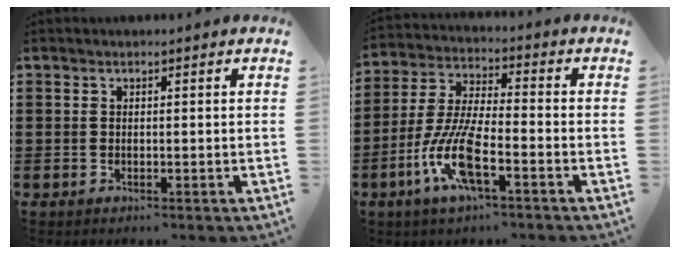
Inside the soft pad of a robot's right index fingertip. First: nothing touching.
{"total": 10.8, "force": [-5.2, 2.0, 9.2], "torque": [-0.219, -0.015, -0.107]}